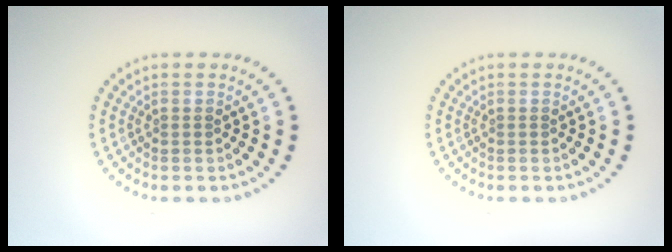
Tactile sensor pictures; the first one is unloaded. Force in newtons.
{"total": 0.0}